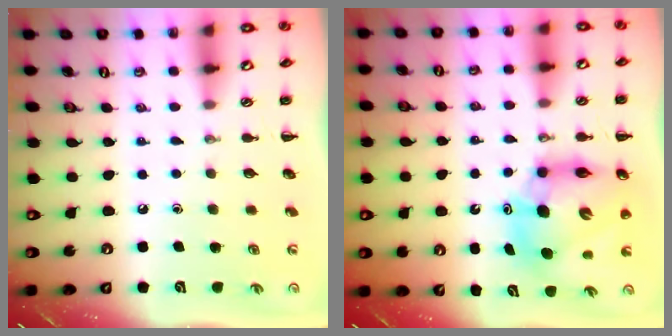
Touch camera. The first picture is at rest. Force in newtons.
{"total": 12.6, "press": 12.0, "slide": 3.8}